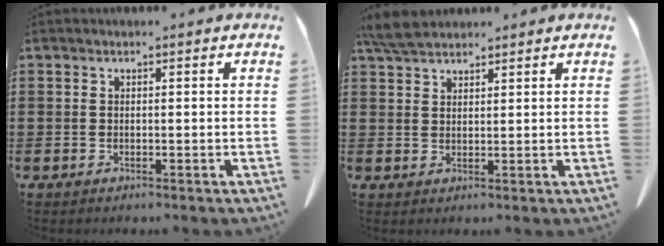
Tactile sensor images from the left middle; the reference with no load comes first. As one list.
[{"total": 4.4, "force": [3.8, 1.0, 1.9], "torque": [-0.047, -0.003, 0.073]}]